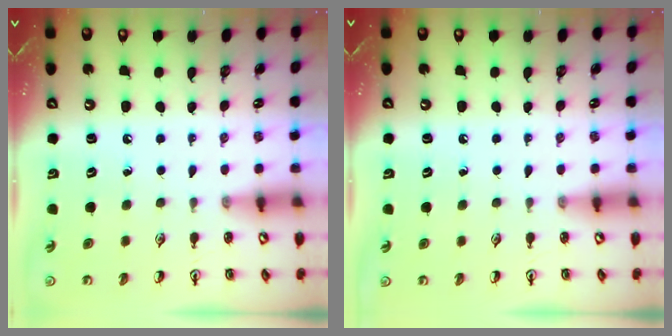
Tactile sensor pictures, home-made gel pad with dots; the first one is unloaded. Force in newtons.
{"total": 0.0}